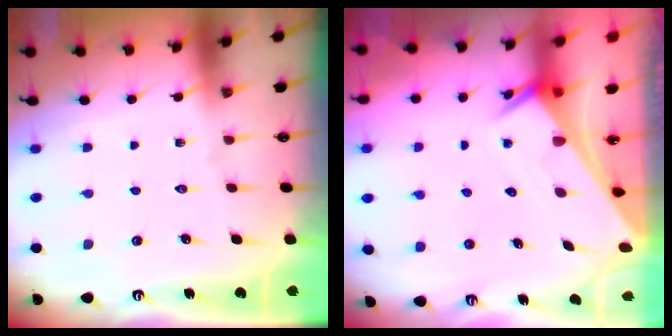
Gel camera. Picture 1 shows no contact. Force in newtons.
{"total": 2.5, "press": 2.5, "slide": 0.1}